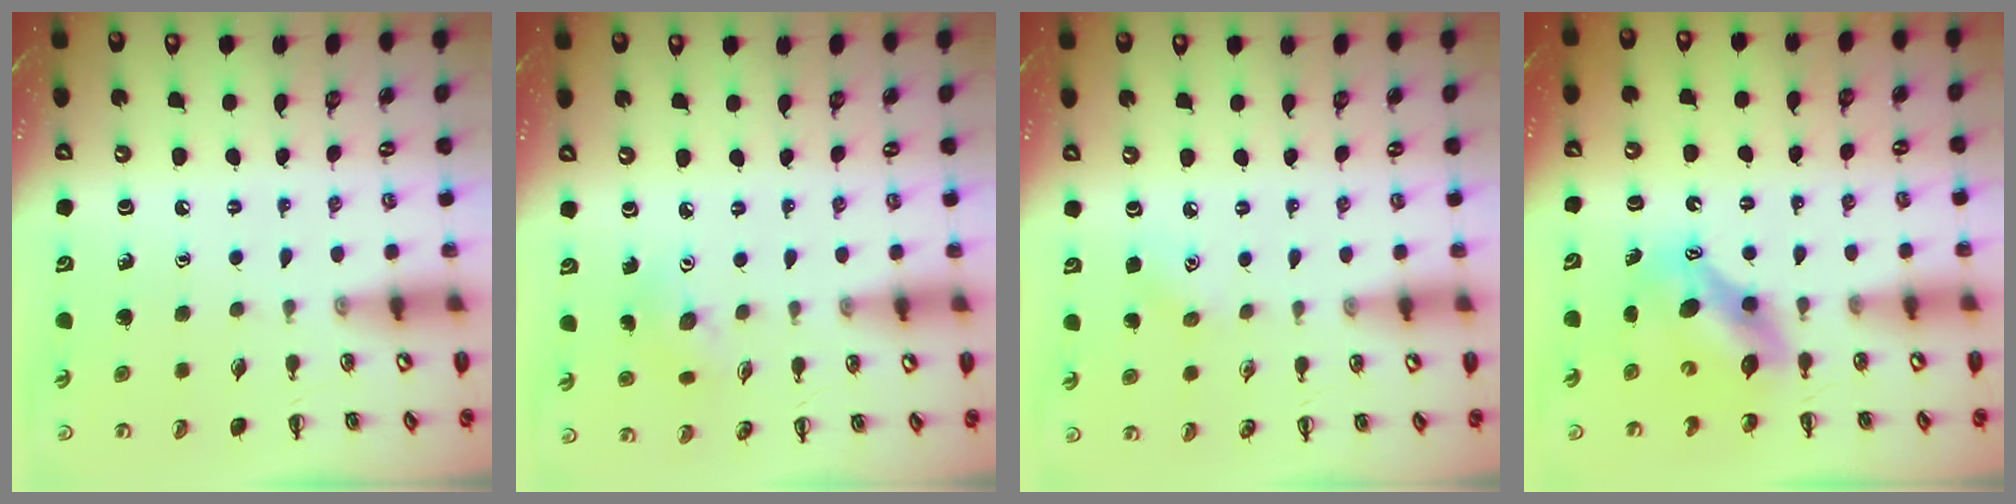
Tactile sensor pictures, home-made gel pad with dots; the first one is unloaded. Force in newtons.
{"total": 3.3, "press": 3.2, "slide": 0.9}
{"total": 3.9, "press": 3.8, "slide": 1.0}
{"total": 6.5, "press": 6.4, "slide": 1.3}